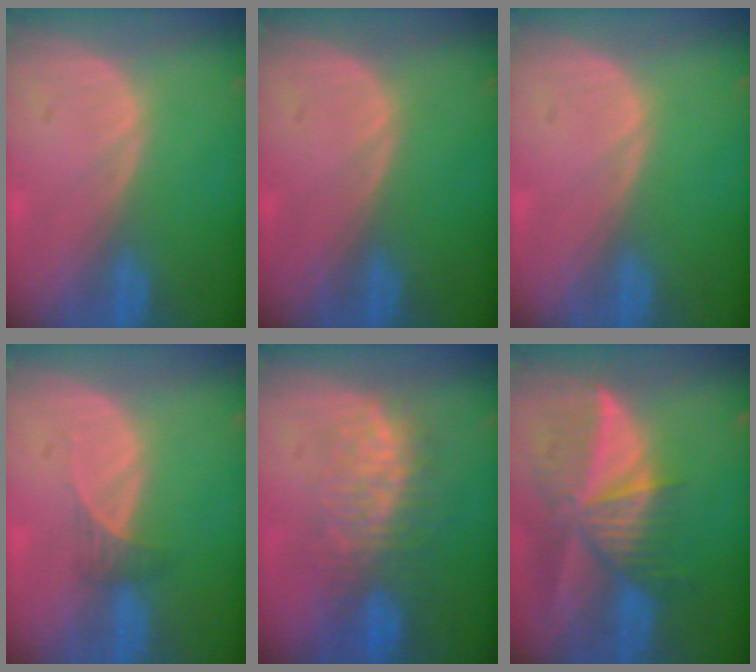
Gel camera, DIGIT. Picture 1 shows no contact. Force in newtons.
{"total": 0.0}
{"total": 0.0}
{"total": 1.8, "press": 1.6, "slide": 0.8}
{"total": 8.1, "press": 7.5, "slide": 3.1}
{"total": 9.7, "press": 8.5, "slide": 4.7}